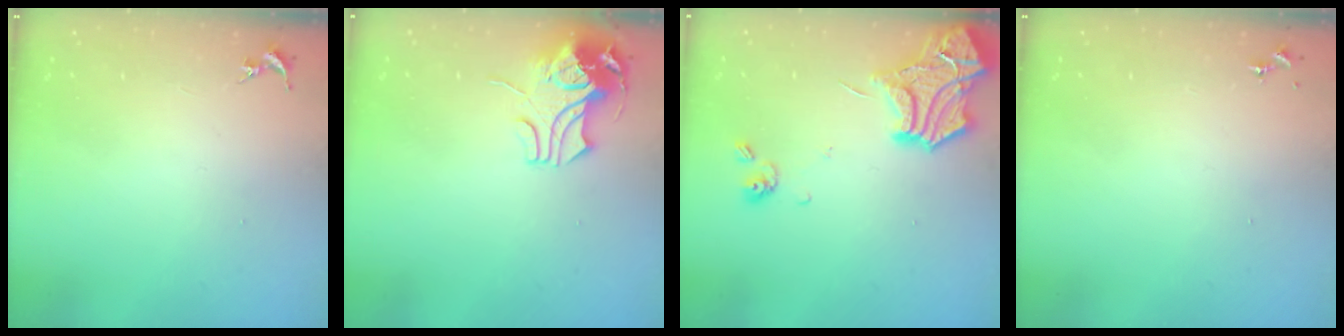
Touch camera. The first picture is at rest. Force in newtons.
{"total": 9.6, "press": 9.5, "slide": 1.3}
{"total": 18.0, "press": 17.9, "slide": 1.8}
{"total": 0.0}